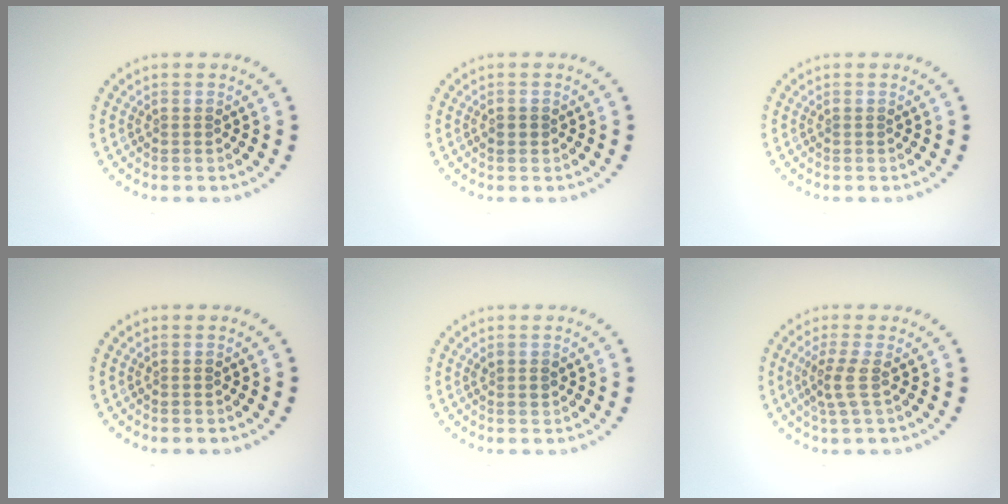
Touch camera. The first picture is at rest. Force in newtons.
{"total": 1.1, "press": 1.1, "slide": 0.2}
{"total": 0.0}
{"total": 0.0}
{"total": 0.8, "press": 0.8, "slide": 0.2}
{"total": 2.2, "press": 1.6, "slide": 1.5}